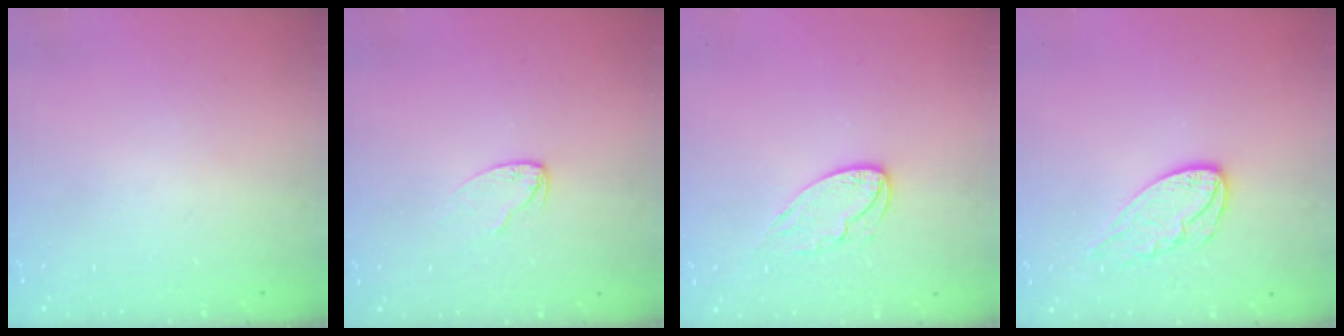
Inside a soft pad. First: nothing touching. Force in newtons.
{"total": 4.8, "press": 4.8, "slide": 0.4}
{"total": 8.2, "press": 8.2, "slide": 0.5}
{"total": 8.9, "press": 8.9, "slide": 0.5}